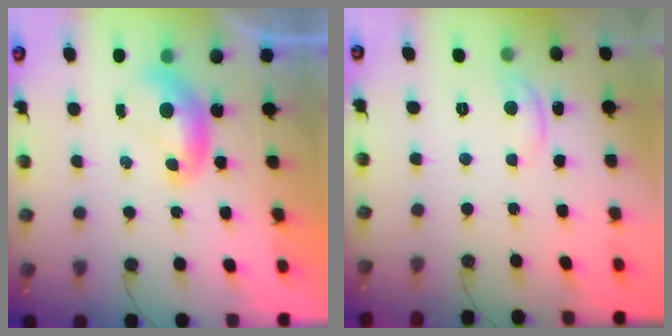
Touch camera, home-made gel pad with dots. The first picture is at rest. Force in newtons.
{"total": 0.0}